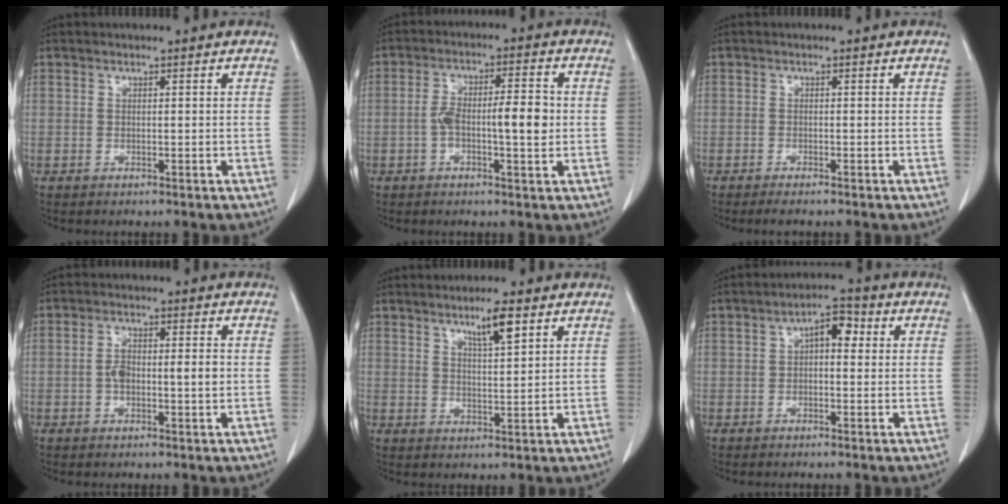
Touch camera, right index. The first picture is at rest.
{"total": 7.7, "force": [-0.7, 1.9, 7.5], "torque": [-0.135, 0.015, -0.013]}
{"total": 1.9, "force": [-1.6, 0.1, 1.0], "torque": [-0.014, -0.004, -0.022]}
{"total": 5.1, "force": [-0.3, 1.7, 4.8], "torque": [-0.091, 0.010, -0.005]}
{"total": 4.7, "force": [2.9, 0.3, 3.8], "torque": [-0.063, -0.003, 0.050]}
{"total": 4.6, "force": [0.9, 2.2, 4.0], "torque": [-0.059, 0.024, 0.009]}